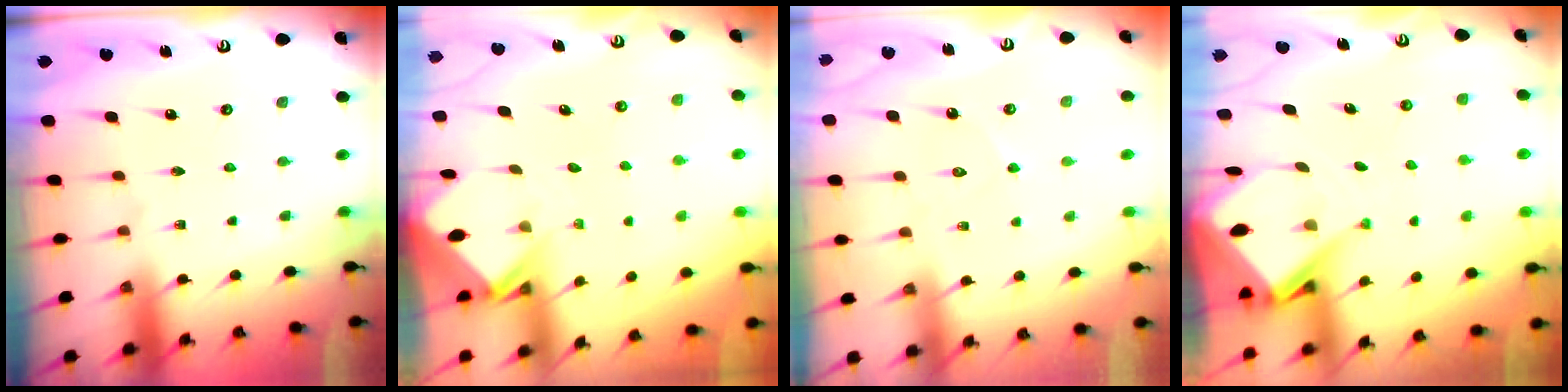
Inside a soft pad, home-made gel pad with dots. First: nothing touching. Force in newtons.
{"total": 2.6, "press": 2.6, "slide": 0.1}
{"total": 4.1, "press": 4.1, "slide": 0.2}
{"total": 7.7, "press": 7.7, "slide": 0.7}